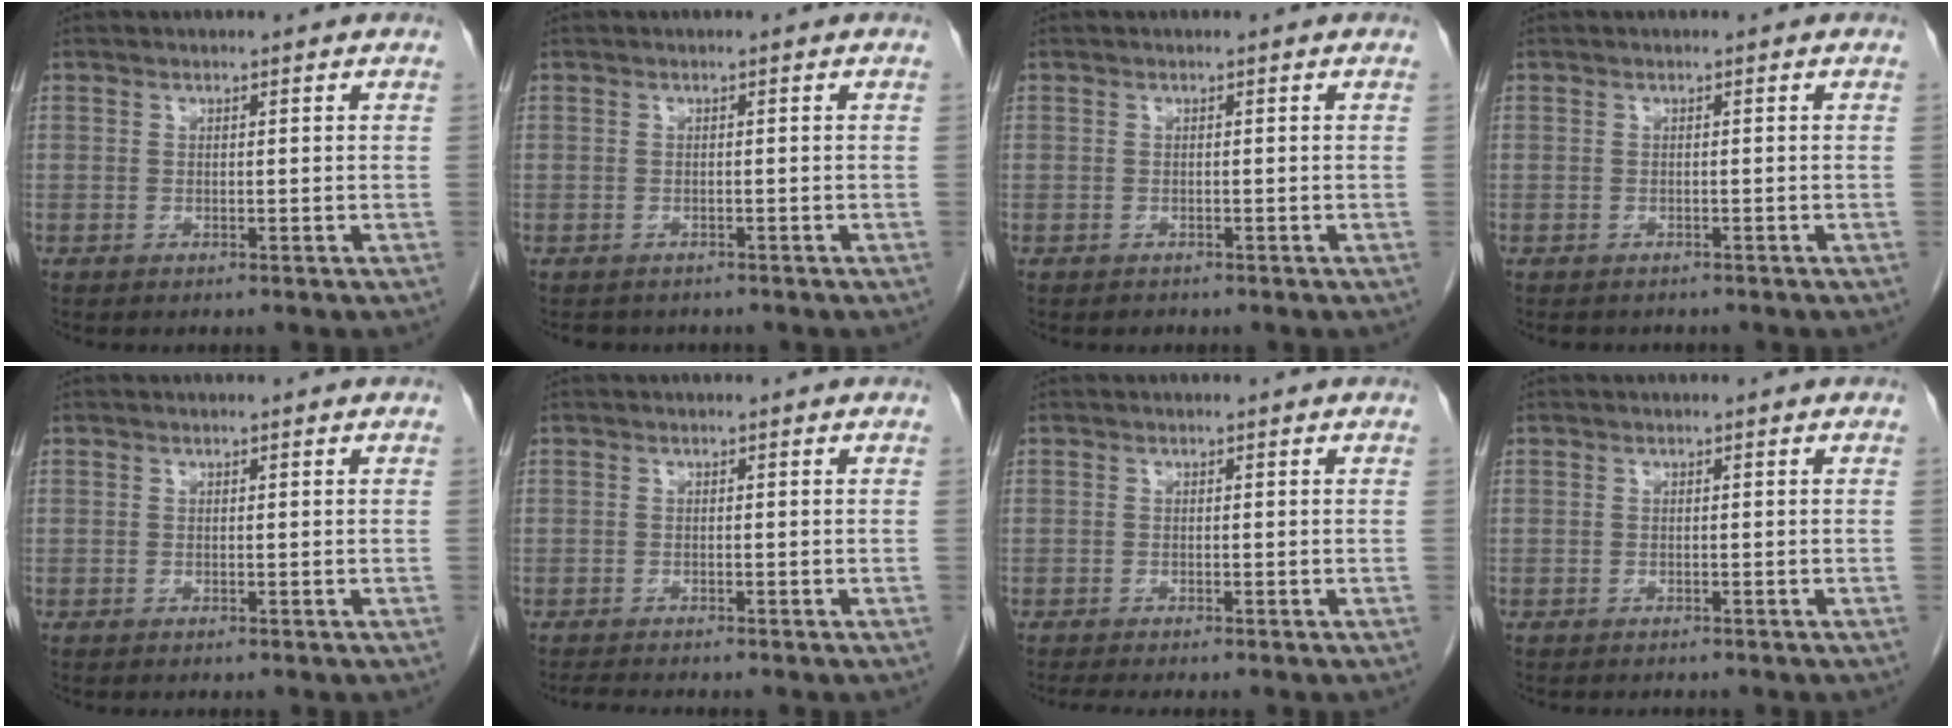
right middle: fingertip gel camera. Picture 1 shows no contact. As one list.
[{"total": 2.7, "force": [-2.3, 1.3, 0.4], "torque": [-0.011, 0.000, -0.029]}, {"total": 0.7, "force": [-0.5, 0.4, 0.0], "torque": [-0.007, 0.001, -0.008]}, {"total": 3.1, "force": [-2.7, 1.3, 0.8], "torque": [-0.009, -0.002, -0.032]}, {"total": 0.0}, {"total": 2.1, "force": [-2.0, 0.1, 0.8], "torque": [-0.016, -0.007, -0.031]}, {"total": 2.3, "force": [-1.9, 0.0, 1.1], "torque": [-0.018, -0.005, -0.031]}, {"total": 1.3, "force": [-1.2, 0.4, 0.3], "torque": [-0.011, -0.003, -0.014]}]